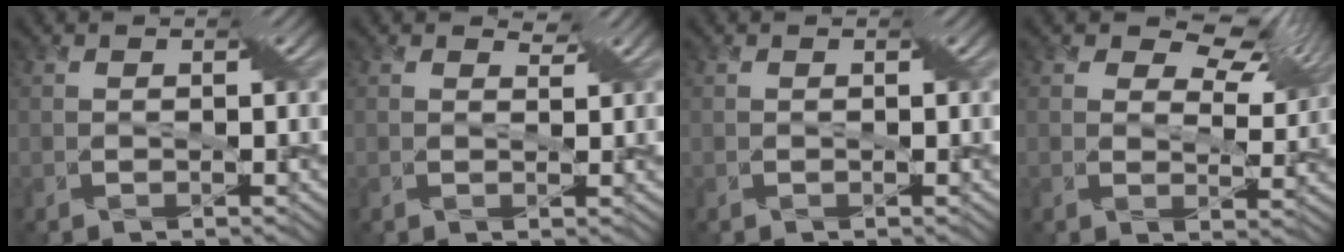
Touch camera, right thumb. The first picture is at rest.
{"total": 1.5, "force": [1.4, 0.4, 0.4], "torque": [-0.019, 0.005, 0.014]}
{"total": 0.0}
{"total": 7.6, "force": [4.9, 3.5, 4.6], "torque": [-0.092, 0.013, 0.074]}